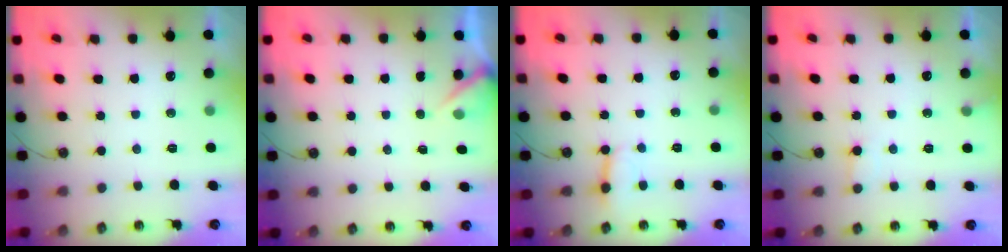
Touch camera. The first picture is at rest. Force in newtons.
{"total": 3.1, "press": 3.1, "slide": 0.3}
{"total": 3.2, "press": 3.2, "slide": 0.2}
{"total": 6.3, "press": 6.3, "slide": 0.4}